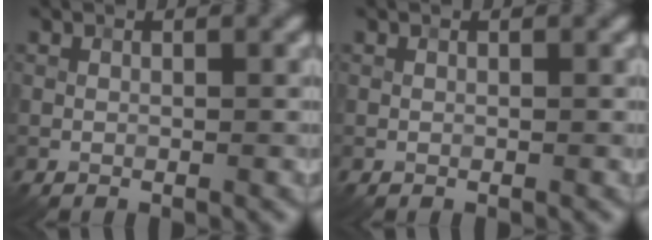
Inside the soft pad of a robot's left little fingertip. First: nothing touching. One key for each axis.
{"total": 0.0}